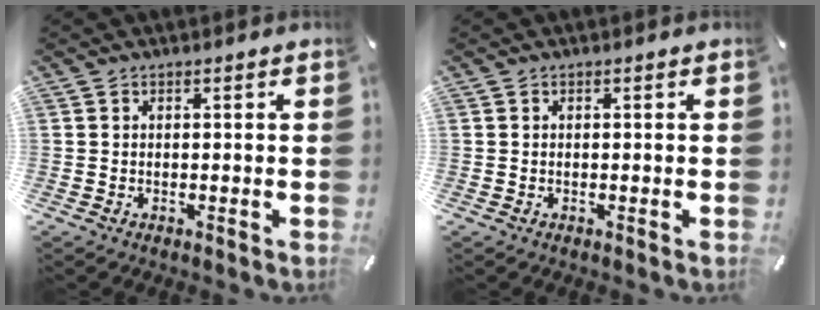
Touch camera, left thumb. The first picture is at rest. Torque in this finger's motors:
{"motor_torque": [-0.24, -0.17, -0.04, 0.14, -0.02]}